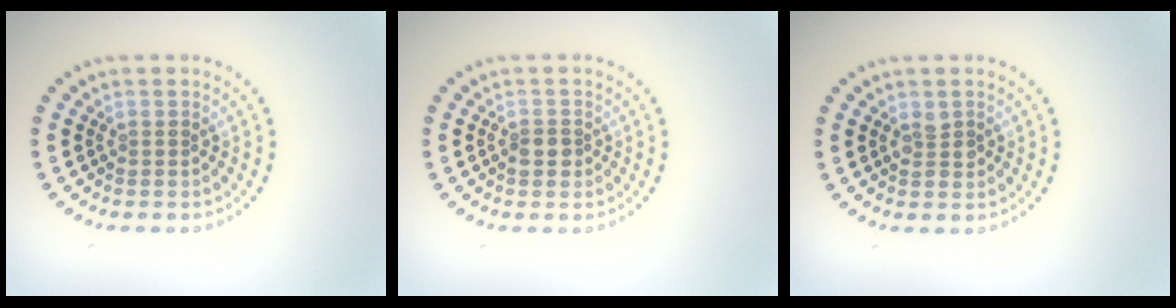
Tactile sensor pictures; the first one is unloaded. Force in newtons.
{"total": 1.4, "press": 1.3, "slide": 0.5}
{"total": 1.2, "press": 1.1, "slide": 0.1}